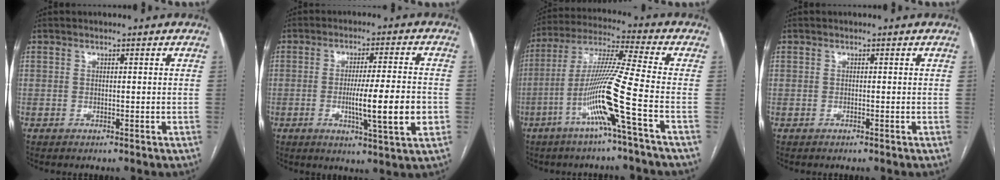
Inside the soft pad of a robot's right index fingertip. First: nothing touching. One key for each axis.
{"total": 10.5, "fx": -2.2, "fy": 0.2, "fz": 10.3, "tx": -0.160, "ty": -0.013, "tz": -0.036}
{"total": 13.1, "fx": -5.1, "fy": -2.1, "fz": 11.9, "tx": -0.236, "ty": -0.005, "tz": -0.104}
{"total": 0.0}